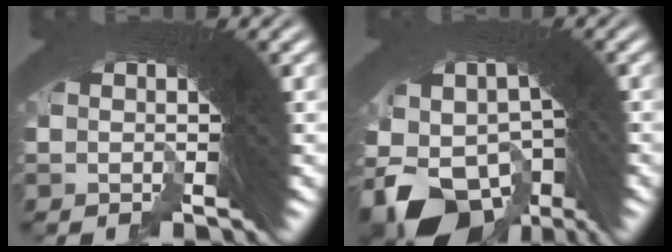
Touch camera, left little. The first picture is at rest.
{"total": 14.2, "force": [-5.9, 9.8, 8.3], "torque": [-0.196, -0.077, -0.065]}